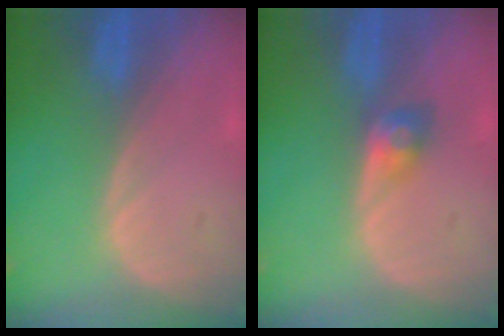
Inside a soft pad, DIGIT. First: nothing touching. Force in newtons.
{"total": 3.0, "press": 2.6, "slide": 1.5}